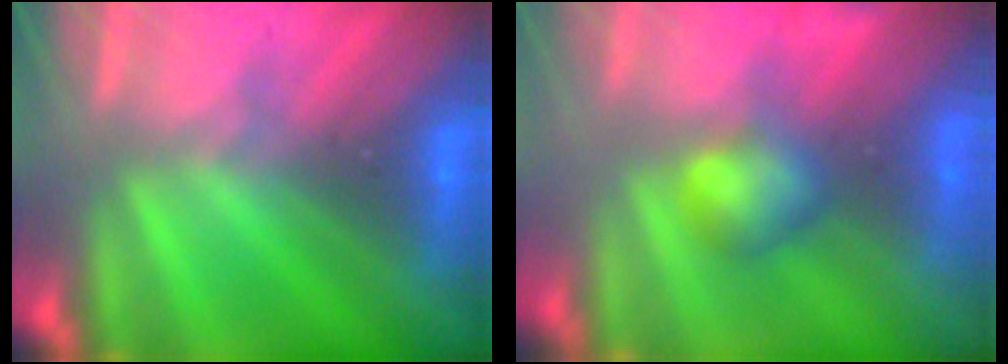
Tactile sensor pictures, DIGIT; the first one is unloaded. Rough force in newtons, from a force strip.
{"total": 2.7}